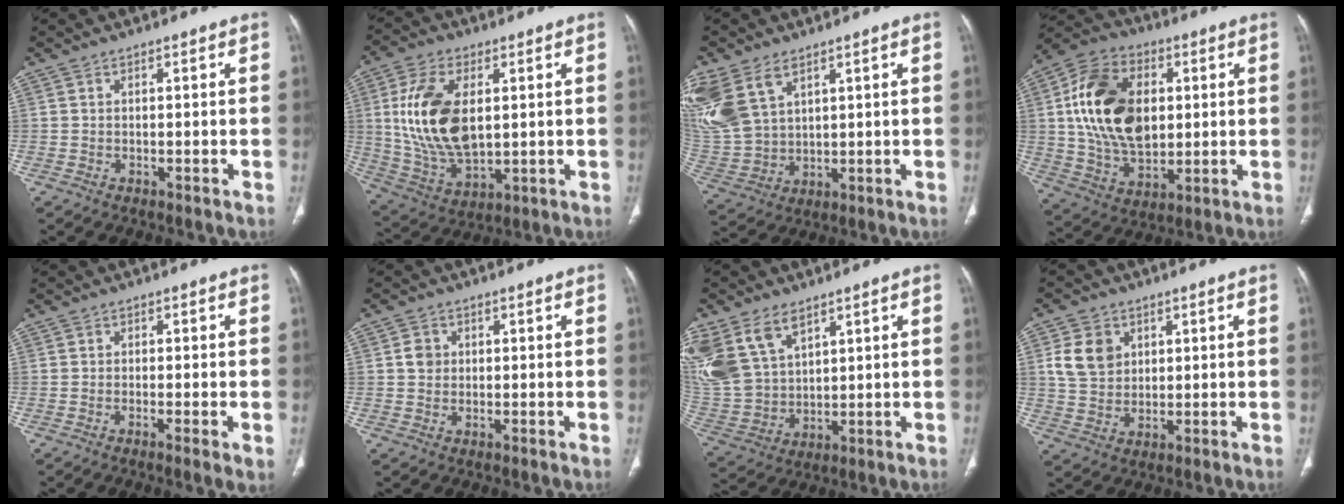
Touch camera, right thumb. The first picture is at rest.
{"total": 17.2, "force": [2.8, 9.5, 14.0], "torque": [-0.272, -0.012, 0.065]}
{"total": 16.1, "force": [7.9, 10.3, 9.6], "torque": [-0.231, -0.012, 0.173]}
{"total": 20.2, "force": [3.2, 13.3, 14.8], "torque": [-0.245, -0.001, 0.063]}
{"total": 2.9, "force": [-0.9, 0.4, 2.7], "torque": [-0.056, -0.008, -0.019]}
{"total": 2.6, "force": [0.4, 2.4, 1.1], "torque": [-0.007, 0.002, 0.005]}
{"total": 16.3, "force": [8.6, 10.3, 9.3], "torque": [-0.202, -0.018, 0.187]}
{"total": 7.6, "force": [2.5, 6.0, 4.0], "torque": [-0.057, -0.006, 0.052]}